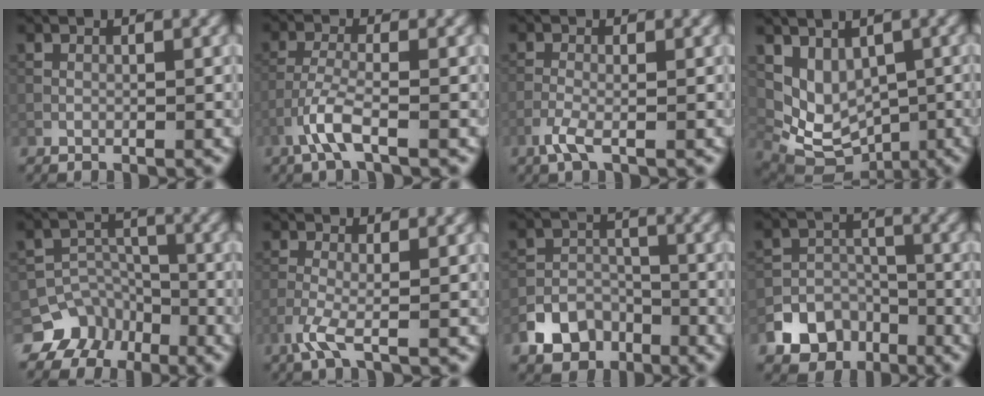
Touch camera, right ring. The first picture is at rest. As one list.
[{"total": 3.1, "force": [-1.8, 0.6, 2.5], "torque": [-0.059, 0.003, -0.046]}, {"total": 1.8, "force": [-0.9, 0.4, 1.5], "torque": [-0.038, 0.000, -0.026]}, {"total": 6.0, "force": [1.4, 4.6, 3.5], "torque": [-0.054, -0.003, 0.047]}, {"total": 6.7, "force": [-4.7, 4.8, 0.7], "torque": [0.006, -0.001, -0.077]}, {"total": 2.6, "force": [-1.2, 0.4, 2.3], "torque": [-0.055, 0.000, -0.034]}, {"total": 5.2, "force": [-3.4, 3.7, 1.7], "torque": [-0.023, -0.004, -0.053]}, {"total": 7.1, "force": [-4.3, 5.4, 1.7], "torque": [-0.009, -0.012, -0.086]}]